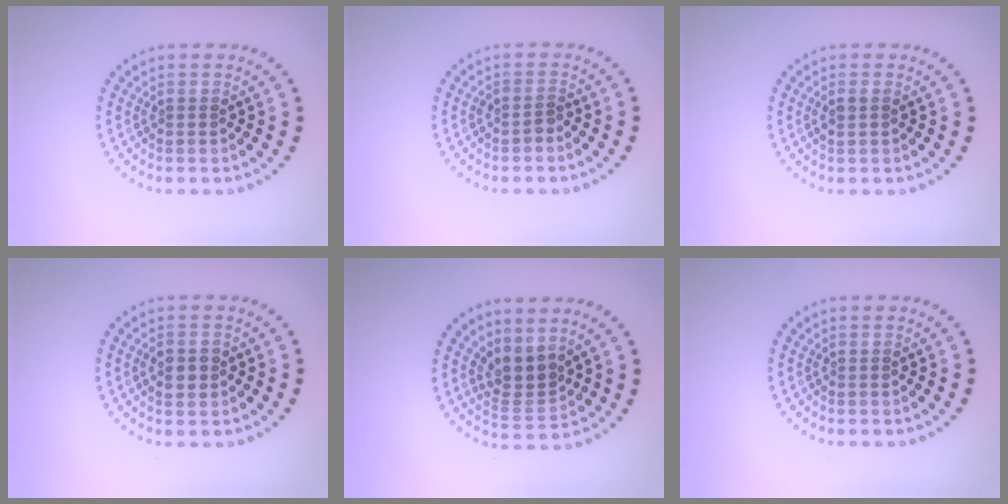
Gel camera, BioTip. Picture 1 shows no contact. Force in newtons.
{"total": 1.1, "press": 0.8, "slide": 0.7}
{"total": 1.1, "press": 1.0, "slide": 0.4}
{"total": 2.4, "press": 2.4, "slide": 0.1}
{"total": 2.8, "press": 2.1, "slide": 1.9}
{"total": 0.0}